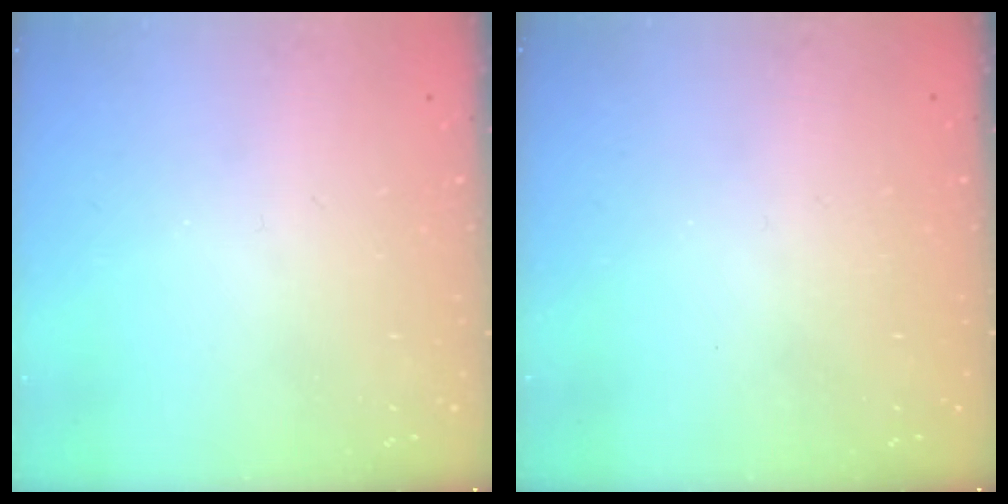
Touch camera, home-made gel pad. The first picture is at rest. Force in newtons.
{"total": 0.0}